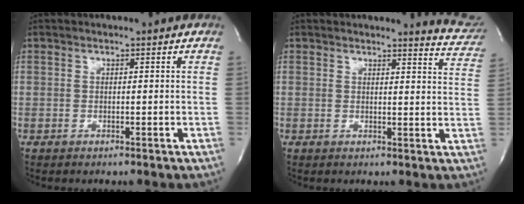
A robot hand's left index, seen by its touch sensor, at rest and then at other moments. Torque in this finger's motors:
{"motor_torque": [0.32, -0.51, 0.08, -0.02]}